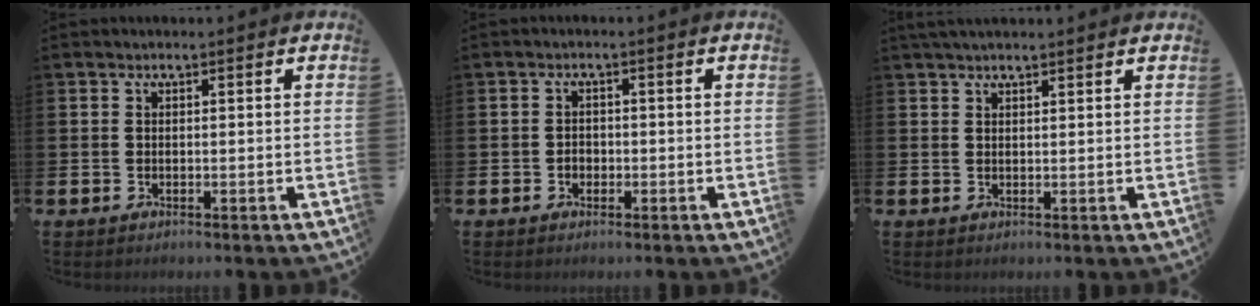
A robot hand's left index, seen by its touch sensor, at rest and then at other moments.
{"total": 1.4, "force": [-0.4, 1.2, 0.5], "torque": [0.001, 0.000, -0.013]}
{"total": 1.8, "force": [1.6, 0.2, 0.6], "torque": [-0.009, 0.000, 0.030]}